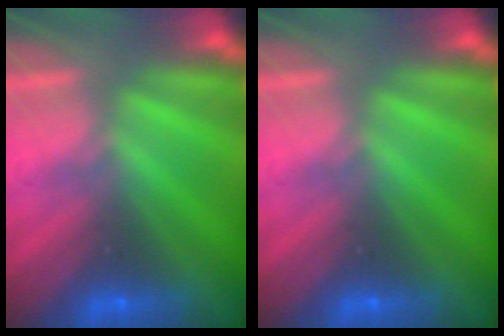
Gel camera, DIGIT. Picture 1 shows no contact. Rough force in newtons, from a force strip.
{"total": 0.0}